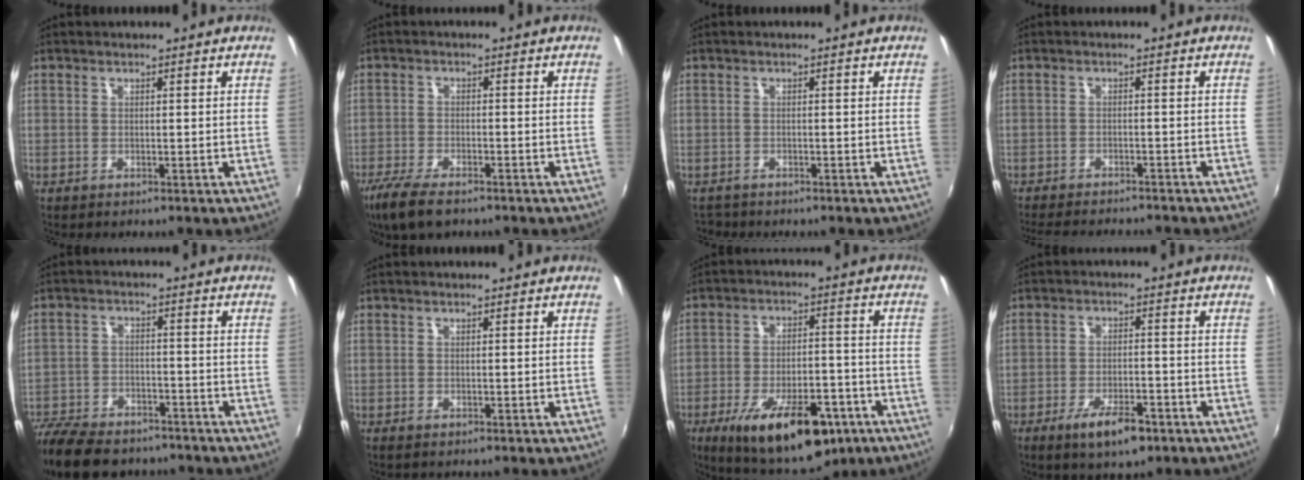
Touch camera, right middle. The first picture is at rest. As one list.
[{"total": 8.3, "force": [-6.1, 2.6, 4.9], "torque": [-0.130, -0.029, -0.116]}, {"total": 1.6, "force": [-1.5, 0.7, 0.0], "torque": [-0.005, -0.006, -0.027]}, {"total": 10.8, "force": [-9.6, 2.2, 4.4], "torque": [-0.104, -0.019, -0.141]}, {"total": 17.0, "force": [-13.5, 7.2, 7.6], "torque": [-0.185, -0.021, -0.218]}, {"total": 0.0}, {"total": 18.9, "force": [-10.7, 7.7, 13.5], "torque": [-0.235, -0.021, -0.150]}, {"total": 7.3, "force": [-4.5, 2.6, 5.2], "torque": [-0.111, -0.011, -0.072]}]